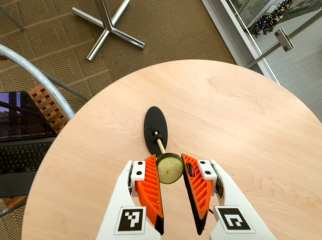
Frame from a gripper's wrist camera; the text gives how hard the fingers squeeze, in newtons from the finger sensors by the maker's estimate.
{"total": 7.8, "left": 7.5, "right": 8.2}